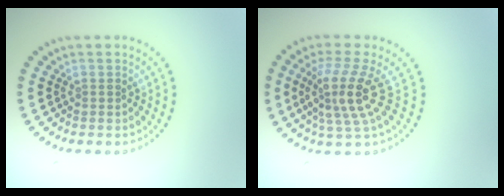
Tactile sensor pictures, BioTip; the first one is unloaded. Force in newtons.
{"total": 4.4, "press": 3.2, "slide": 3.0}